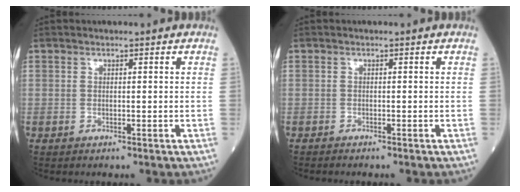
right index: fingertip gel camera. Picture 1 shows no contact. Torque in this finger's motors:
{"motor_torque": [0.13, -0.04, -0.10, -0.04]}